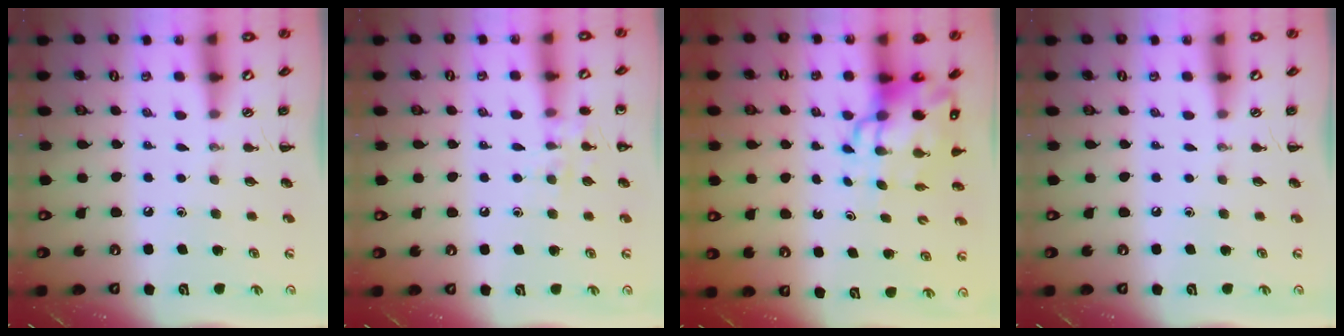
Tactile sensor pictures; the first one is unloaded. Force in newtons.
{"total": 6.8, "press": 6.7, "slide": 1.2}
{"total": 10.3, "press": 9.9, "slide": 2.9}
{"total": 0.0}